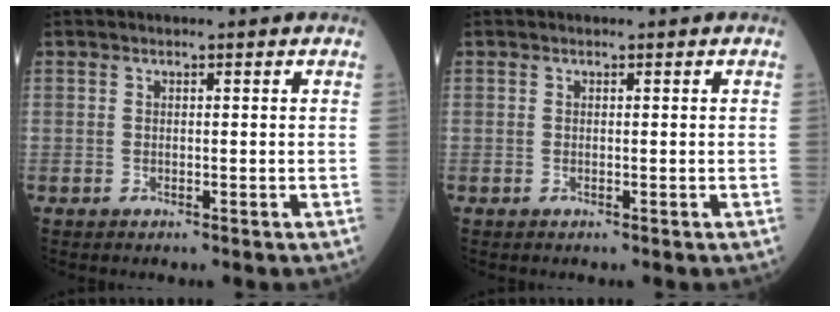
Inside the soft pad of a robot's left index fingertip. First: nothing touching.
{"total": 0.0}